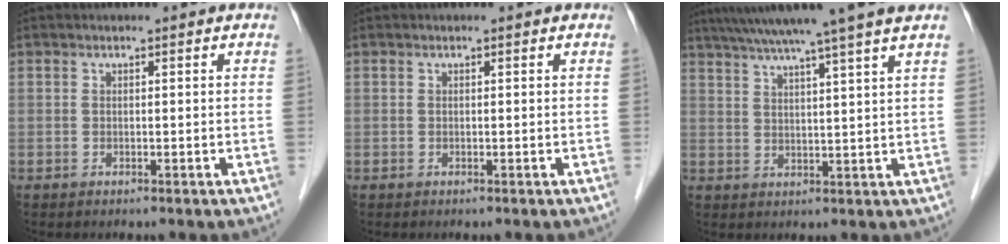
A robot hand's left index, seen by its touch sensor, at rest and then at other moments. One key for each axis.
{"total": 0.0}
{"total": 13.3, "fx": 10.8, "fy": -2.0, "fz": 7.6, "tx": -0.125, "ty": 0.009, "tz": 0.148}